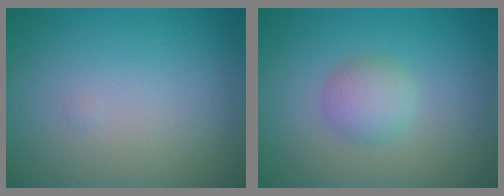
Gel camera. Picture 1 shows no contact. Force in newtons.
{"total": 2.4, "press": 2.4, "slide": 0.1}